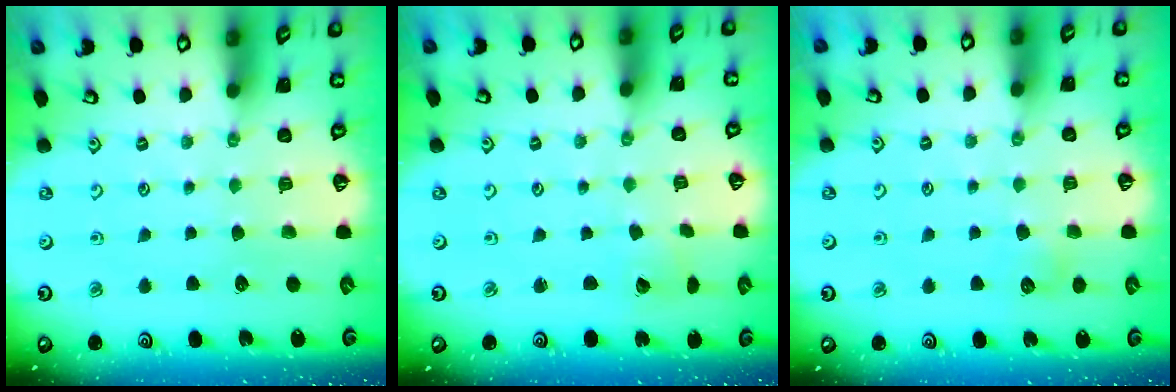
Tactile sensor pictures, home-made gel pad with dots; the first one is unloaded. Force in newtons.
{"total": 1.8, "press": 1.7, "slide": 0.3}
{"total": 5.7, "press": 5.6, "slide": 0.7}